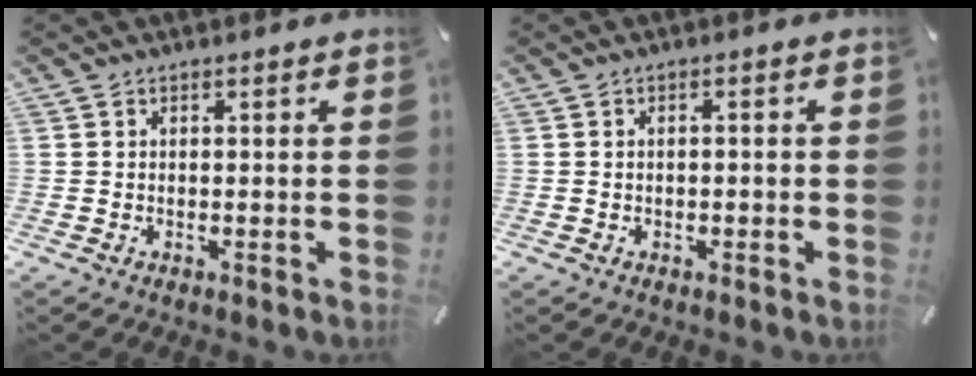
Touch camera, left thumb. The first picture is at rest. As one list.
[{"total": 0.9, "force": [-0.4, 0.6, 0.6], "torque": [-0.011, 0.002, -0.009]}]